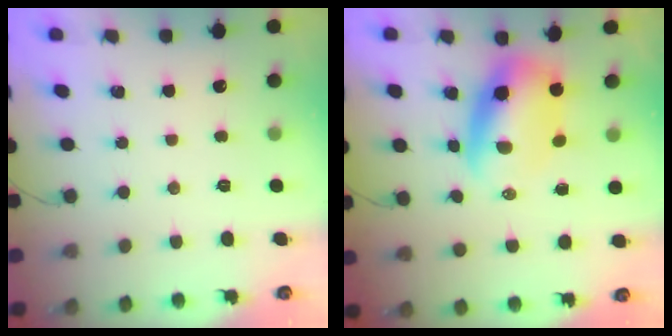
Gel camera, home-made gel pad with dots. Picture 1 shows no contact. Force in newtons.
{"total": 8.0, "press": 7.7, "slide": 2.1}